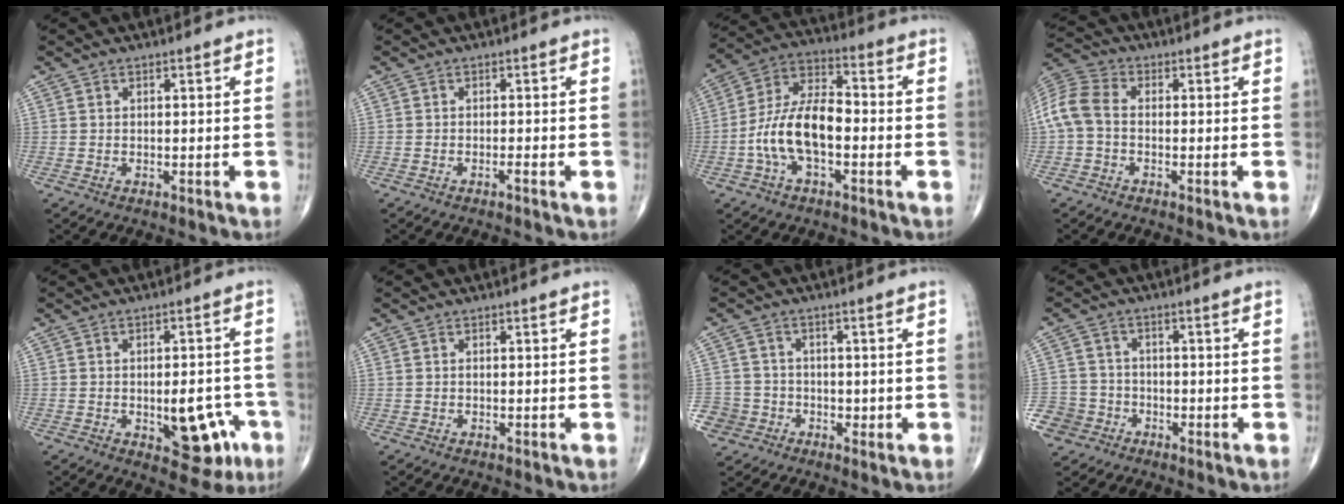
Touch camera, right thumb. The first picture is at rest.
{"total": 0.7, "force": [-0.5, 0.0, 0.5], "torque": [-0.013, 0.001, -0.009]}
{"total": 13.3, "force": [-2.9, 6.7, 11.2], "torque": [-0.214, 0.043, -0.060]}
{"total": 7.8, "force": [-0.7, 5.1, 5.8], "torque": [-0.124, 0.022, -0.027]}
{"total": 10.6, "force": [-3.4, 5.3, 8.5], "torque": [-0.075, 0.019, -0.030]}
{"total": 0.0}
{"total": 6.9, "force": [-2.2, 6.4, 0.9], "torque": [-0.005, 0.020, -0.035]}
{"total": 8.1, "force": [-4.0, 6.9, 1.4], "torque": [-0.025, 0.024, -0.070]}